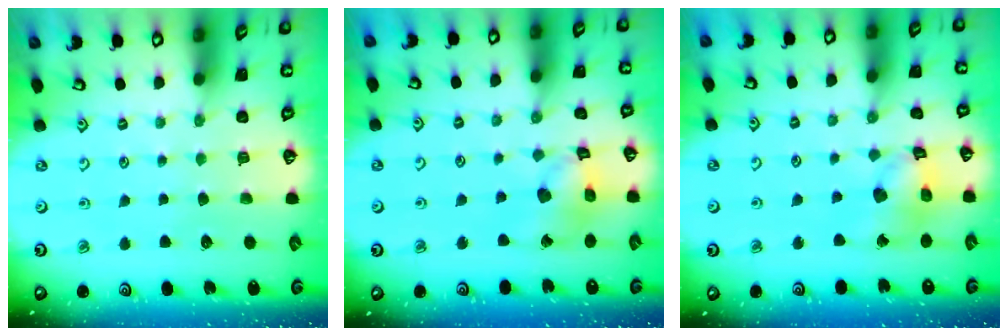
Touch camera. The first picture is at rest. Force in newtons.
{"total": 12.1, "press": 12.0, "slide": 1.4}
{"total": 13.1, "press": 13.0, "slide": 1.5}